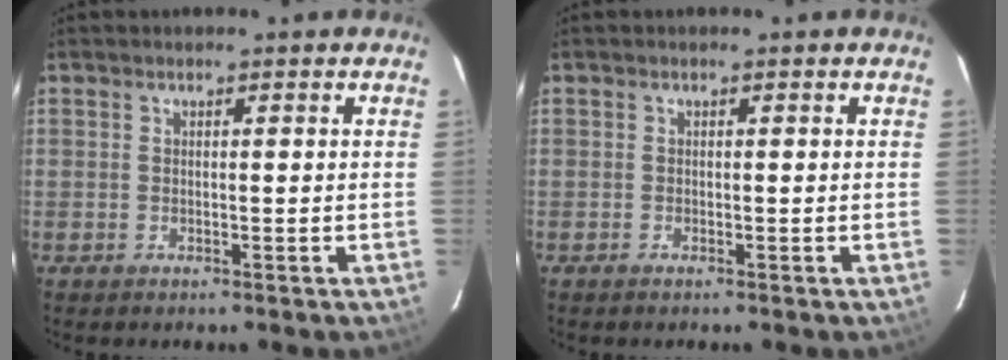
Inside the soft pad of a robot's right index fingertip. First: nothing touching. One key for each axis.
{"total": 0.0}